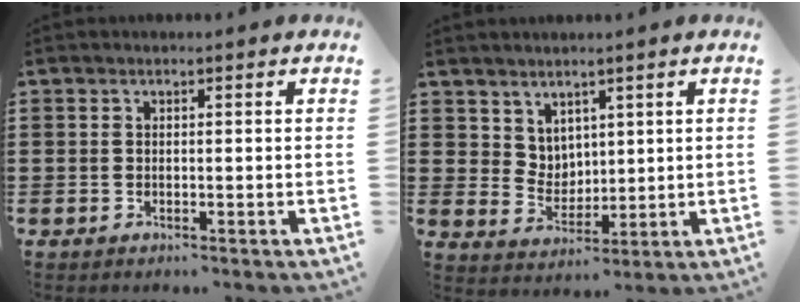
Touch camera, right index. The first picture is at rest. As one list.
[{"total": 4.3, "force": [3.3, 2.7, 0.3], "torque": [-0.022, -0.003, 0.064]}]